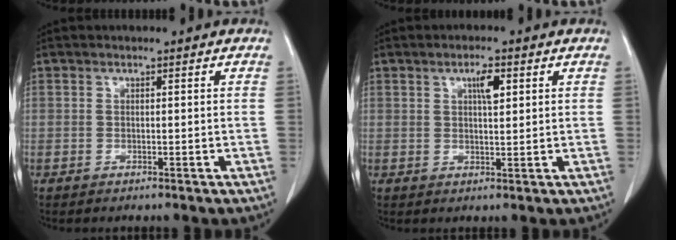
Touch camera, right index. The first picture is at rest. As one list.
[{"total": 3.2, "force": [1.3, 0.8, 2.8], "torque": [-0.048, 0.000, 0.021]}]